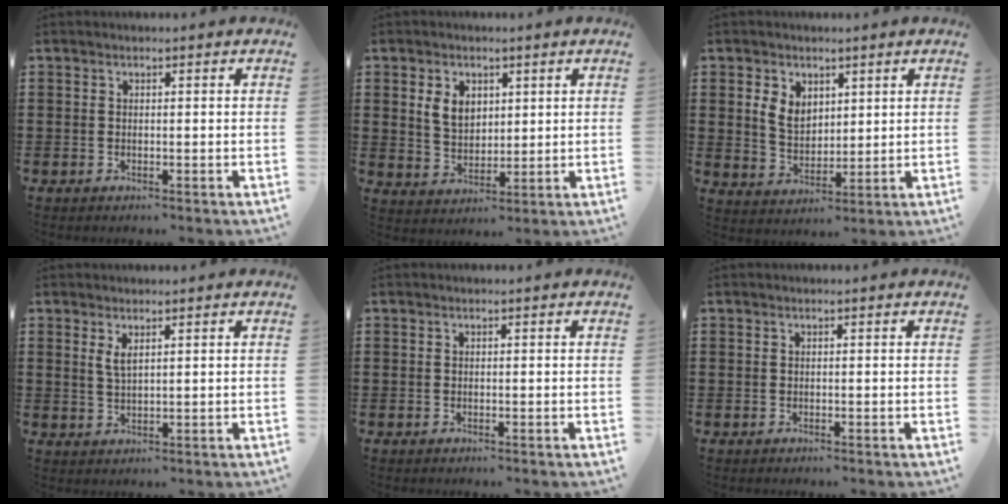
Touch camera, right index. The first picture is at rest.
{"total": 4.9, "force": [1.6, 3.6, 2.9], "torque": [-0.070, 0.012, 0.028]}
{"total": 4.9, "force": [2.0, 3.7, 2.6], "torque": [-0.056, 0.010, 0.034]}
{"total": 2.2, "force": [1.2, 0.7, 1.7], "torque": [-0.036, 0.002, 0.021]}
{"total": 0.0}
{"total": 0.0}